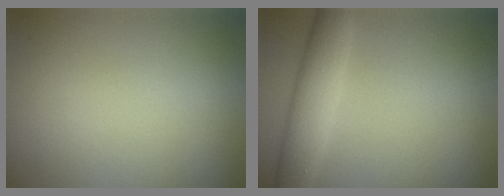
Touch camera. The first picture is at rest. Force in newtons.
{"total": 3.5, "press": 3.5, "slide": 0.3}